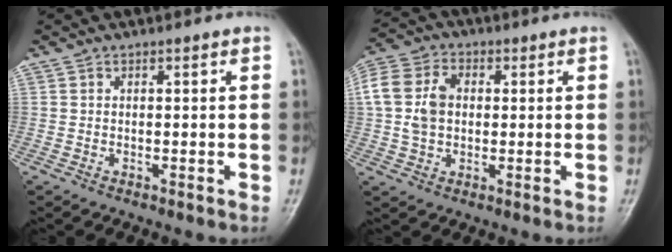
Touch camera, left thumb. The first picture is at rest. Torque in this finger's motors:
{"motor_torque": [2.12, 2.89, 1.31, -0.83, 0.71]}